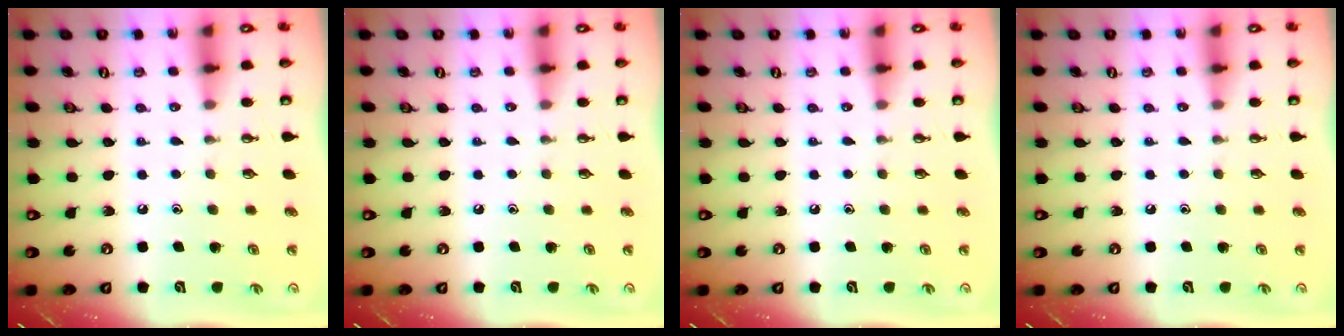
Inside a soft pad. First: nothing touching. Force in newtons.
{"total": 0.0}
{"total": 0.0}
{"total": 0.0}